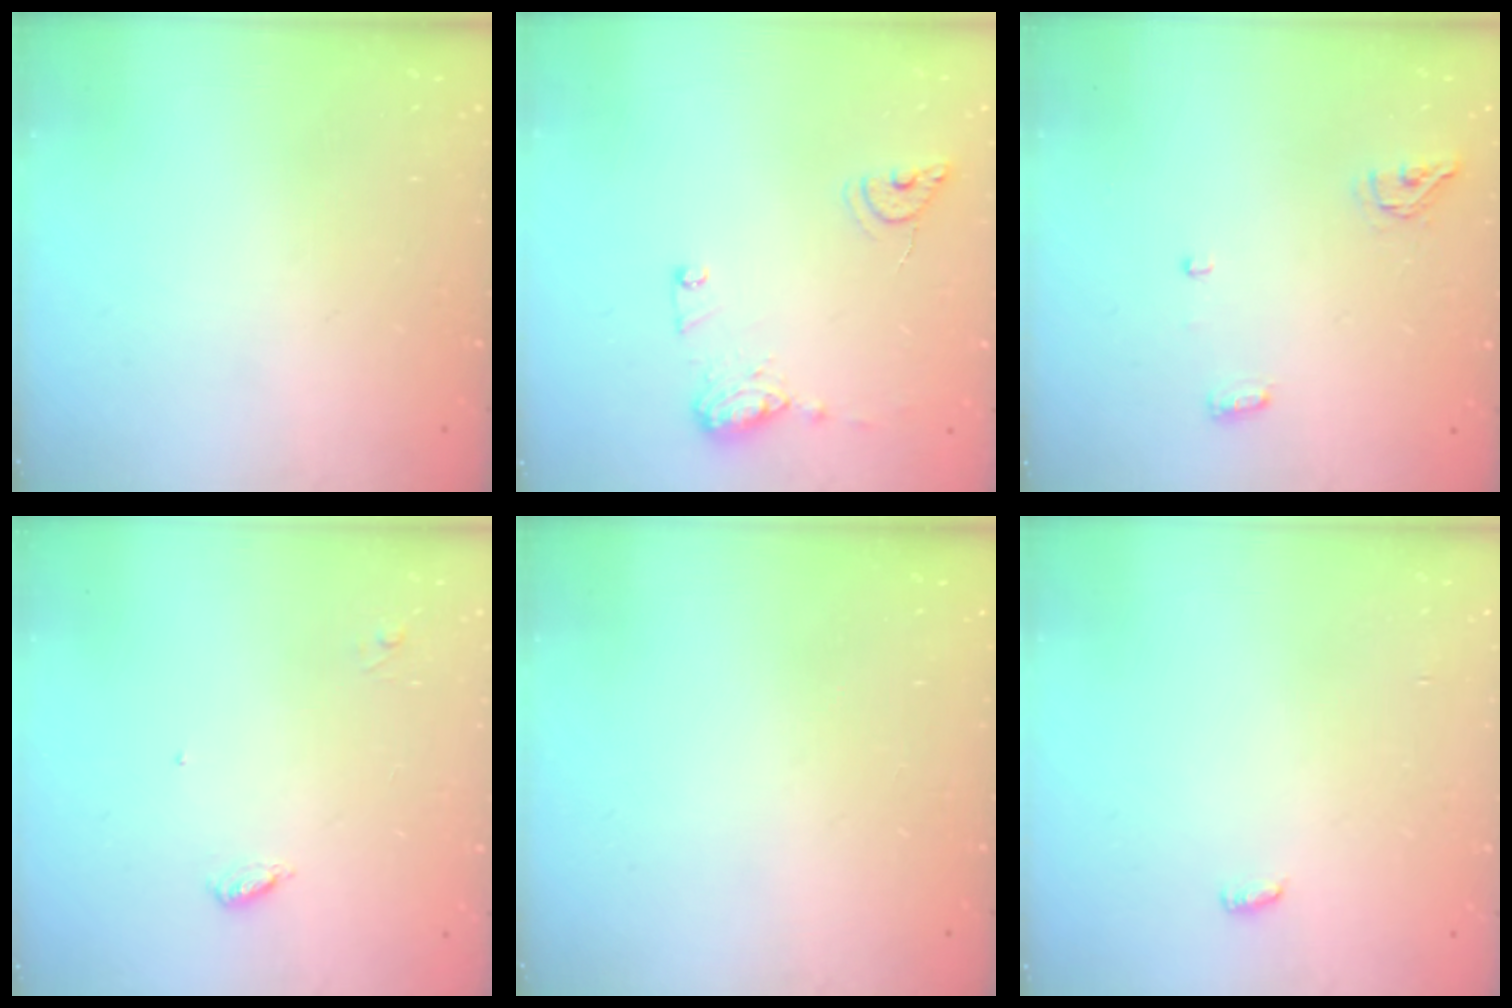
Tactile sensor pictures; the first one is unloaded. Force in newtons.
{"total": 10.4, "press": 10.3, "slide": 0.9}
{"total": 4.9, "press": 4.8, "slide": 1.0}
{"total": 3.6, "press": 3.6, "slide": 0.3}
{"total": 0.0}
{"total": 6.9, "press": 2.6, "slide": 6.4}